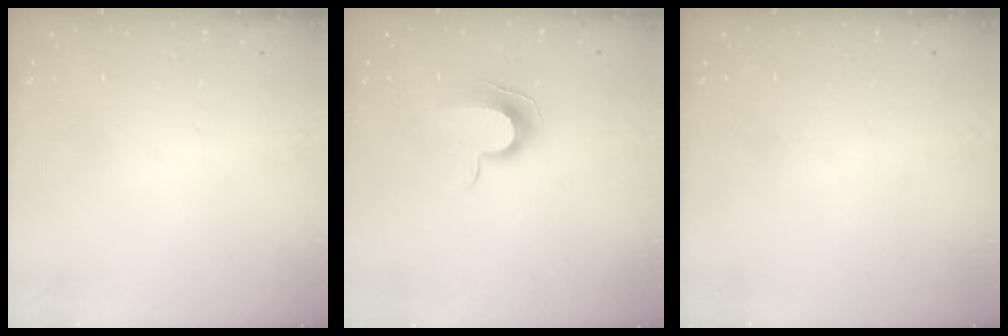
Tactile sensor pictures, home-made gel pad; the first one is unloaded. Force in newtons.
{"total": 8.9, "press": 8.9, "slide": 0.8}
{"total": 0.0}